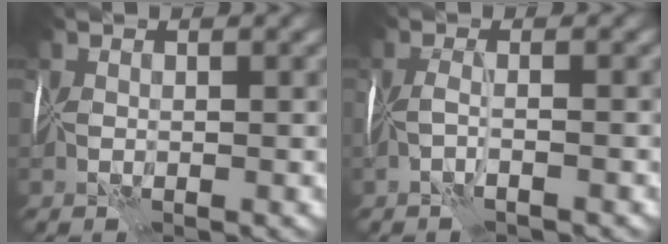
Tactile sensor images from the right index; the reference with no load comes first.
{"total": 1.6, "force": [-1.0, -1.3, 0.1], "torque": [-0.002, -0.002, -0.025]}